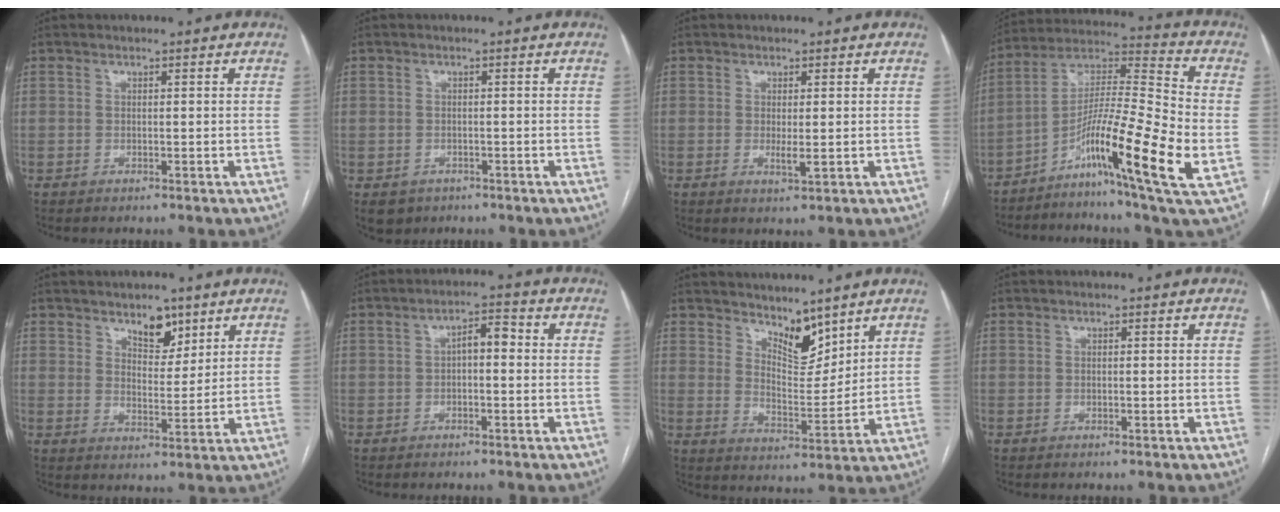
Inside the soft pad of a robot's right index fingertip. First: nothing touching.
{"total": 3.7, "force": [-2.0, 3.1, 0.5], "torque": [-0.003, 0.001, -0.026]}
{"total": 2.0, "force": [-0.1, 0.4, 1.9], "torque": [-0.036, -0.005, 0.004]}
{"total": 19.6, "force": [-6.2, 0.6, 18.6], "torque": [-0.333, -0.007, -0.111]}
{"total": 5.2, "force": [3.7, 2.5, 2.8], "torque": [-0.039, -0.004, 0.063]}
{"total": 3.5, "force": [-0.1, 1.3, 3.3], "torque": [-0.053, 0.019, -0.002]}
{"total": 6.6, "force": [5.5, 2.3, 2.9], "torque": [-0.047, -0.008, 0.105]}
{"total": 0.0}